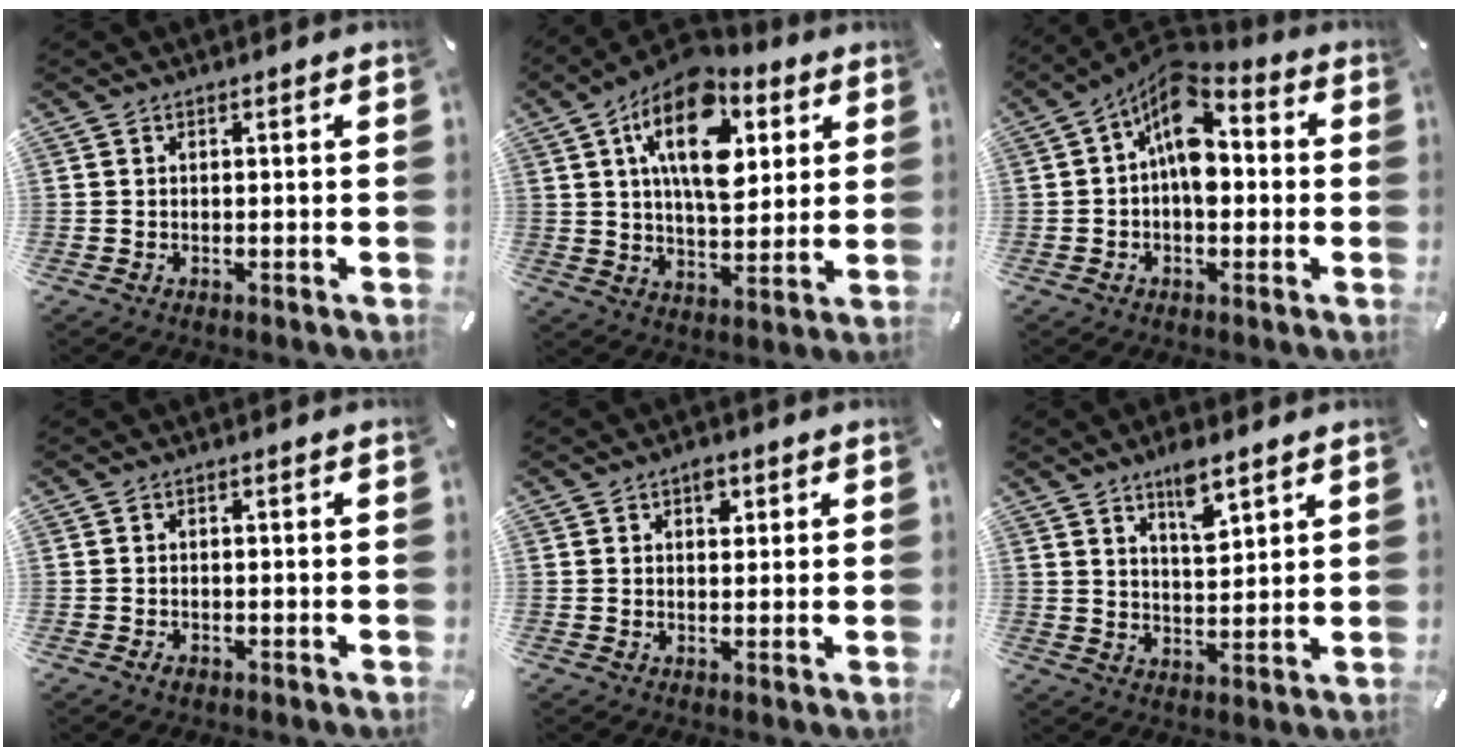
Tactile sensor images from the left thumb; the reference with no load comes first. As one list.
[{"total": 18.7, "force": [7.5, 10.4, 13.6], "torque": [-0.232, -0.021, 0.126]}, {"total": 11.3, "force": [2.0, 6.8, 8.7], "torque": [-0.153, -0.029, 0.033]}, {"total": 1.1, "force": [-0.8, 0.6, 0.6], "torque": [-0.015, 0.001, -0.015]}, {"total": 2.6, "force": [1.2, 1.8, 1.5], "torque": [-0.010, -0.005, 0.016]}, {"total": 7.2, "force": [5.4, 2.4, 4.1], "torque": [-0.062, -0.029, 0.093]}]